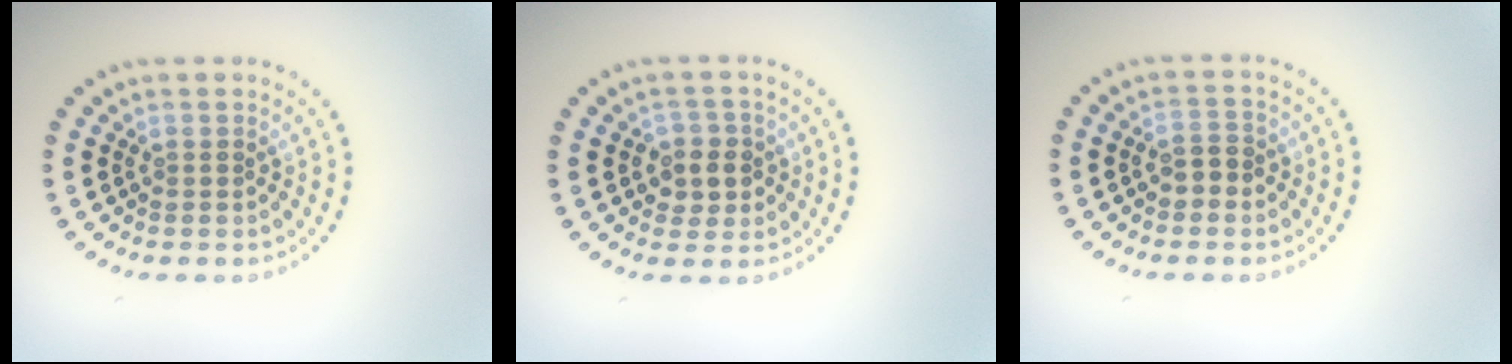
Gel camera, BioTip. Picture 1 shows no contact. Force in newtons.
{"total": 2.6, "press": 2.4, "slide": 0.8}
{"total": 2.0, "press": 1.9, "slide": 0.4}